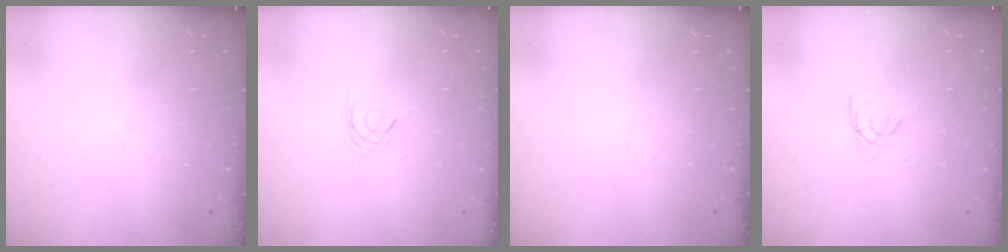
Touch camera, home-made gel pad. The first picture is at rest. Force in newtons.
{"total": 2.1, "press": 2.1, "slide": 0.4}
{"total": 0.0}
{"total": 2.4, "press": 2.4, "slide": 0.4}